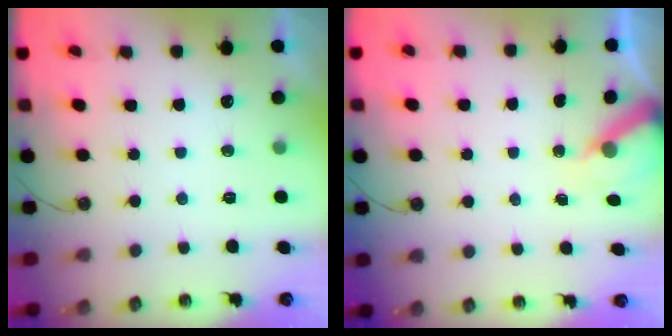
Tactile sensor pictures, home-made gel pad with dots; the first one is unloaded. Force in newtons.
{"total": 6.5, "press": 6.5, "slide": 0.4}